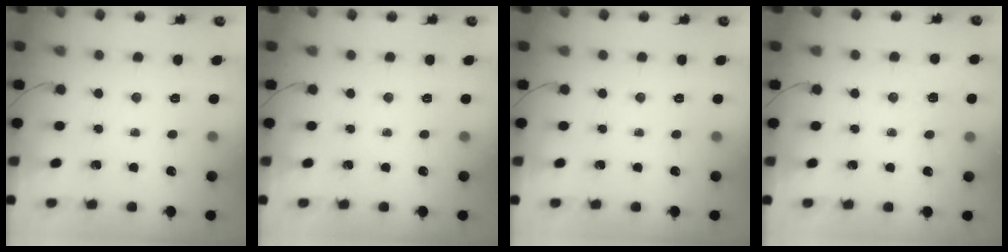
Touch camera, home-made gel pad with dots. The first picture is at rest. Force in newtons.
{"total": 0.0}
{"total": 0.0}
{"total": 2.0, "press": 0.8, "slide": 1.8}